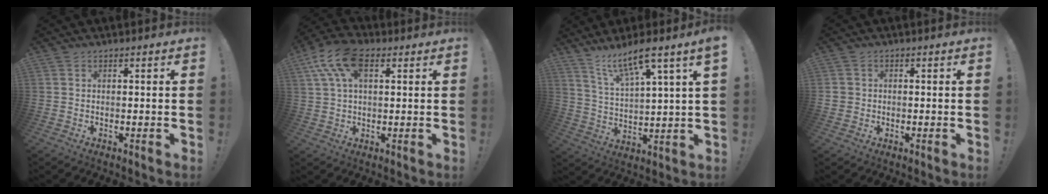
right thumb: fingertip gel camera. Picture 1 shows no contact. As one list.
[{"total": 12.5, "force": [4.9, 7.0, 9.2], "torque": [-0.172, -0.006, 0.093]}, {"total": 10.9, "force": [8.2, 1.1, 7.1], "torque": [-0.118, -0.046, 0.135]}, {"total": 2.1, "force": [-0.1, 2.0, 0.6], "torque": [-0.016, 0.009, 0.001]}]